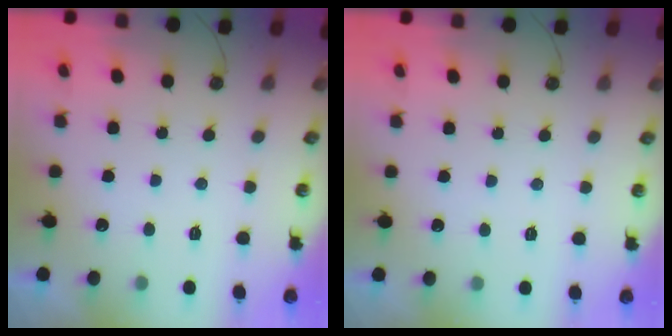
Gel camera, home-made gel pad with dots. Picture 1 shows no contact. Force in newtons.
{"total": 1.7, "press": 1.7, "slide": 0.3}